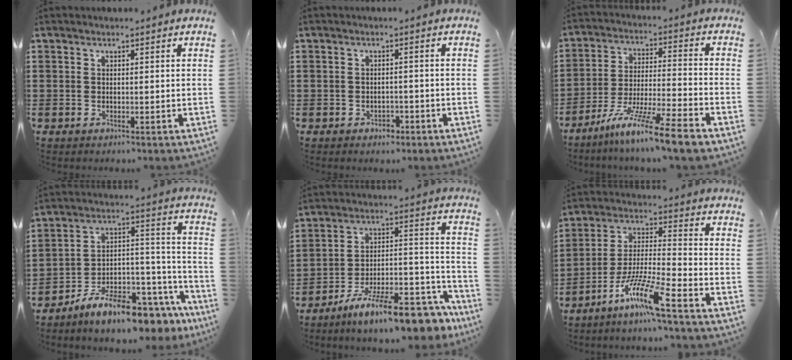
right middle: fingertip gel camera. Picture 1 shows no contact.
{"total": 1.4, "force": [-1.1, 0.9, 0.3], "torque": [-0.011, -0.001, -0.025]}
{"total": 11.0, "force": [-8.9, -0.5, 6.3], "torque": [-0.118, 0.005, -0.176]}
{"total": 10.1, "force": [-9.1, 1.8, 4.0], "torque": [-0.060, 0.028, -0.173]}
{"total": 14.2, "force": [-11.5, 1.7, 8.0], "torque": [-0.115, 0.040, -0.202]}
{"total": 9.7, "force": [-7.3, 0.1, 6.4], "torque": [-0.135, -0.010, -0.146]}